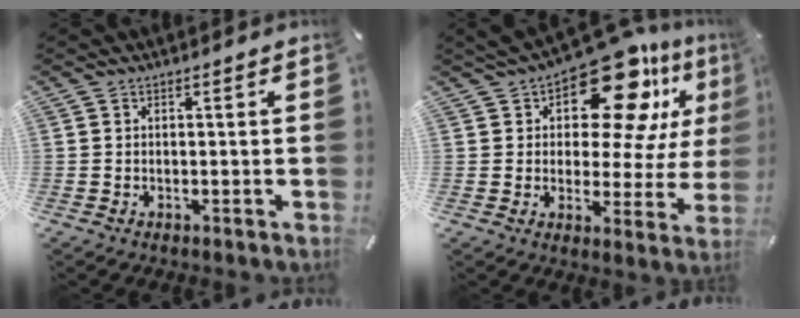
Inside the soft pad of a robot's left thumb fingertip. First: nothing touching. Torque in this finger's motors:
{"motor_torque": [1.72, 2.40, 1.91, -0.86, 0.13]}